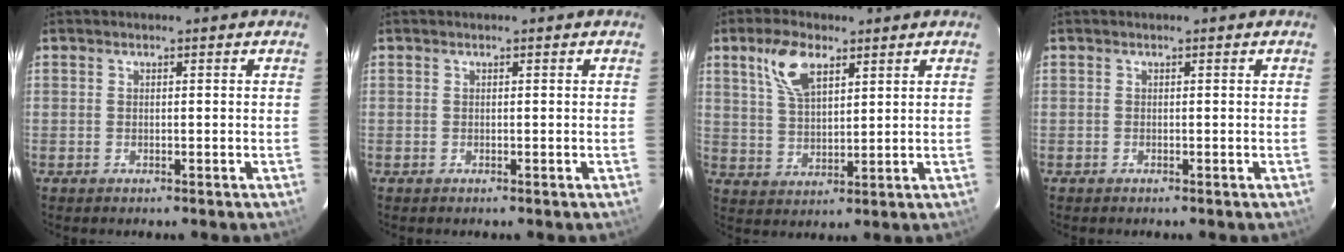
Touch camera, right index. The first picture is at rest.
{"total": 0.0}
{"total": 8.3, "force": [4.6, 3.9, 5.8], "torque": [-0.115, 0.014, 0.091]}
{"total": 0.0}